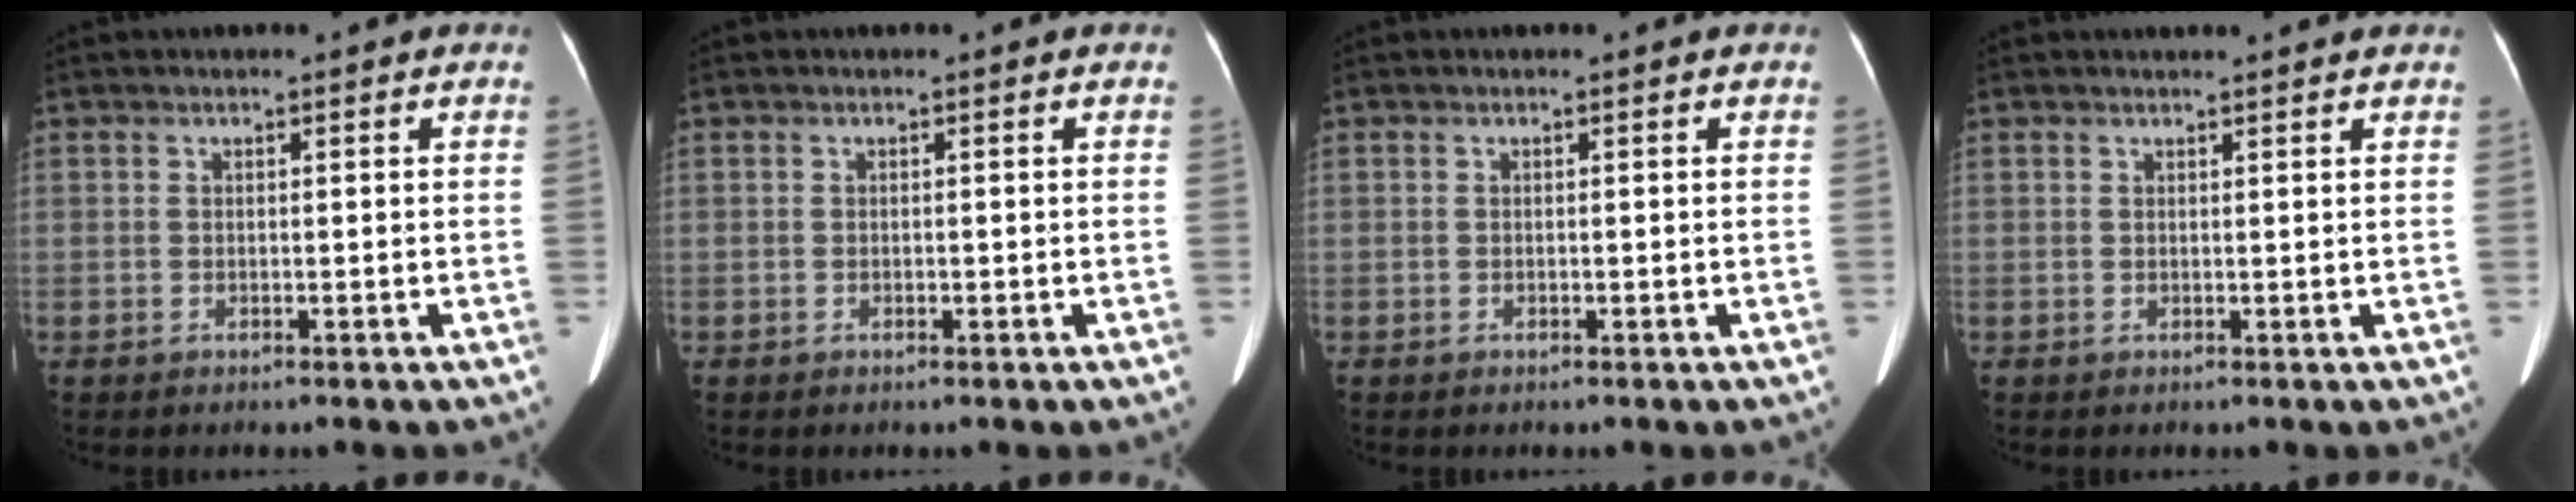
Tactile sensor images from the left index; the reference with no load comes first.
{"total": 0.0}
{"total": 0.0}
{"total": 3.6, "force": [3.4, 0.2, 1.2], "torque": [-0.018, 0.016, 0.035]}